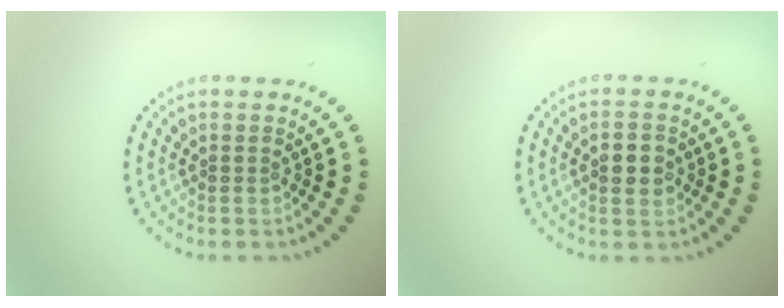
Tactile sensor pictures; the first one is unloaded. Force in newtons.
{"total": 2.2, "press": 2.2, "slide": 0.1}